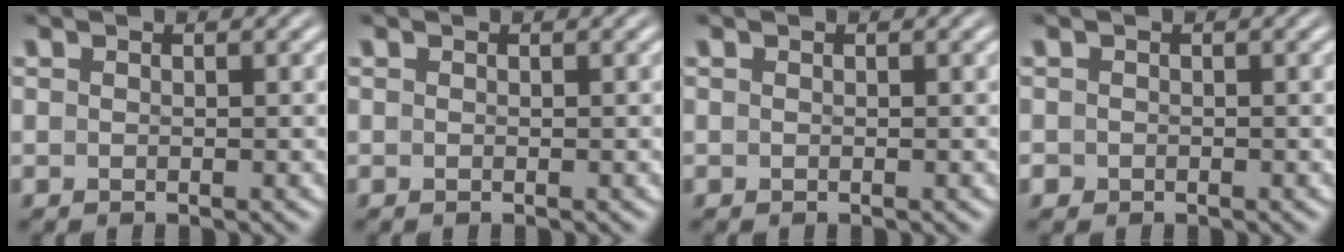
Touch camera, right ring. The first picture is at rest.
{"total": 0.0}
{"total": 0.0}
{"total": 1.6, "force": [-0.8, 1.4, 0.1], "torque": [-0.013, -0.013, -0.009]}